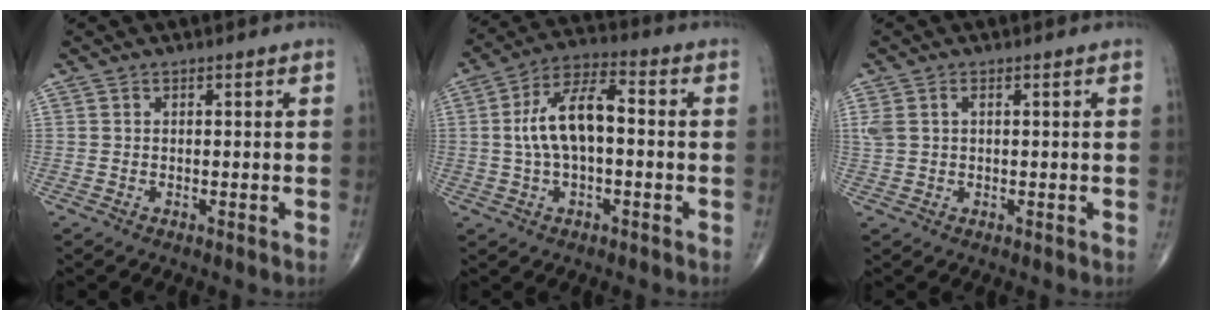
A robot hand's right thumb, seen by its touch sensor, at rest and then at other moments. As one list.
[{"total": 11.2, "force": [0.2, 5.2, 10.0], "torque": [-0.192, 0.035, -0.002]}, {"total": 3.0, "force": [0.8, 1.8, 2.3], "torque": [-0.068, 0.013, 0.022]}]